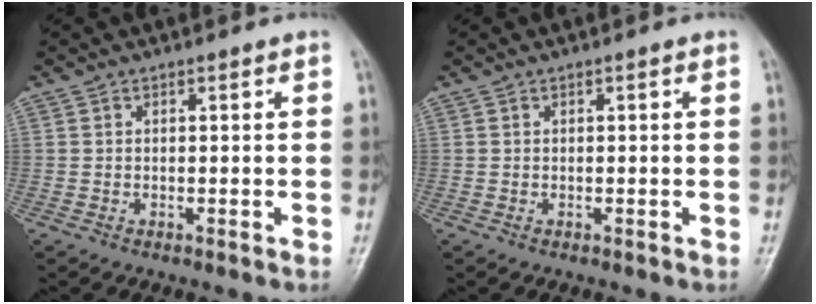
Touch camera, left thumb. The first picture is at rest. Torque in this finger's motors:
{"motor_torque": [0.04, -0.06, 0.03, 0.08, -0.01]}